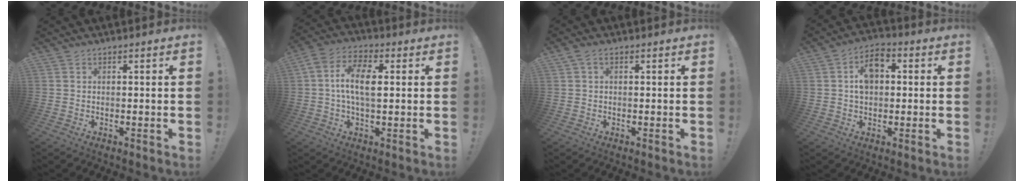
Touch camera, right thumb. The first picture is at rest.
{"total": 10.7, "force": [0.9, 5.7, 9.0], "torque": [-0.174, 0.007, 0.015]}
{"total": 1.9, "force": [0.5, 1.1, 1.4], "torque": [-0.026, 0.002, 0.008]}
{"total": 8.4, "force": [1.2, 5.9, 5.8], "torque": [-0.084, 0.012, 0.023]}